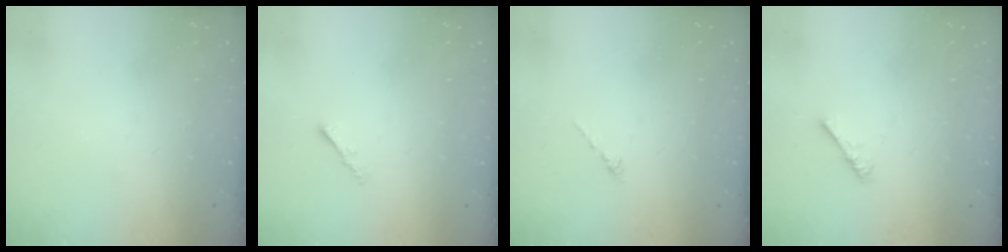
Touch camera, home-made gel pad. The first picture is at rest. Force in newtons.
{"total": 1.2, "press": 1.1, "slide": 0.4}
{"total": 0.0}
{"total": 0.8, "press": 0.8, "slide": 0.3}